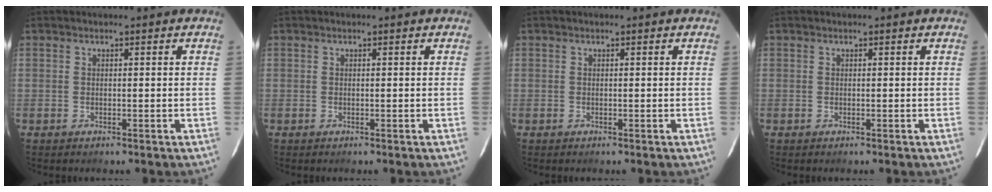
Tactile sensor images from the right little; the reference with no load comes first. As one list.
[{"total": 0.0}, {"total": 0.0}, {"total": 0.0}]